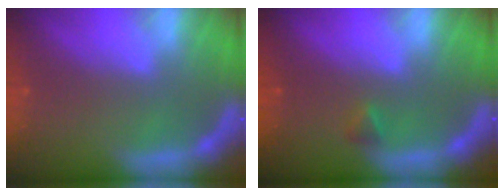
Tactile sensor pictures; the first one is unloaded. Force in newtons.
{"total": 0.9}